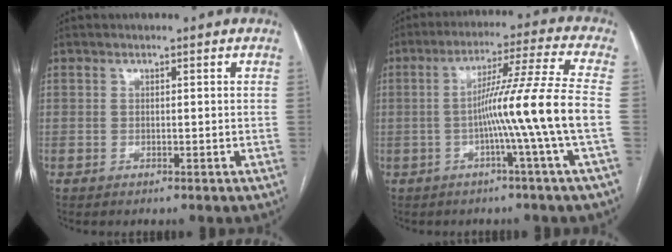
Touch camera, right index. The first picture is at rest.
{"total": 12.0, "force": [-2.6, -3.2, 11.3], "torque": [-0.185, 0.003, -0.047]}